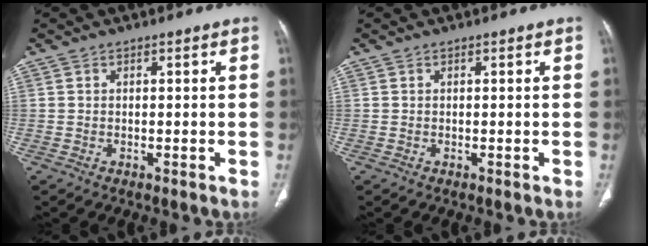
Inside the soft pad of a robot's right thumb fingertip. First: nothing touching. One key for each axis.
{"total": 0.0}